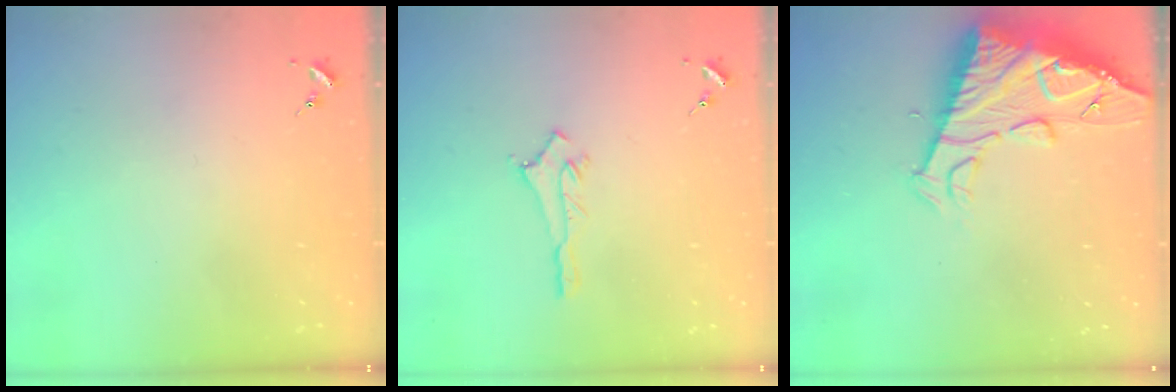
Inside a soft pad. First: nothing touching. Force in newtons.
{"total": 2.8, "press": 2.8, "slide": 0.3}
{"total": 15.0, "press": 14.9, "slide": 1.4}